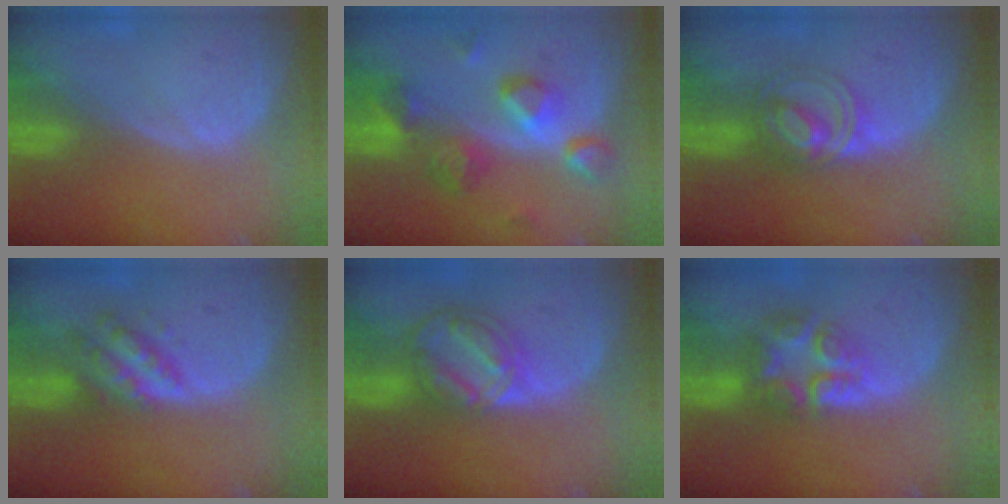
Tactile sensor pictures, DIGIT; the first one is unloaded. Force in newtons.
{"total": 9.4, "press": 8.1, "slide": 4.7}
{"total": 5.8, "press": 5.6, "slide": 1.6}
{"total": 5.3, "press": 5.3, "slide": 0.2}
{"total": 8.4, "press": 7.0, "slide": 4.6}
{"total": 7.6, "press": 6.7, "slide": 3.7}